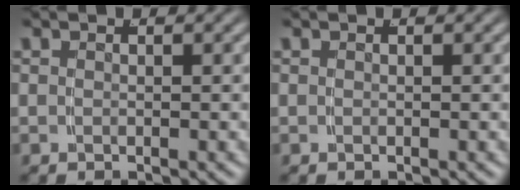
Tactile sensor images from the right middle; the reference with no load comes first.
{"total": 0.0}